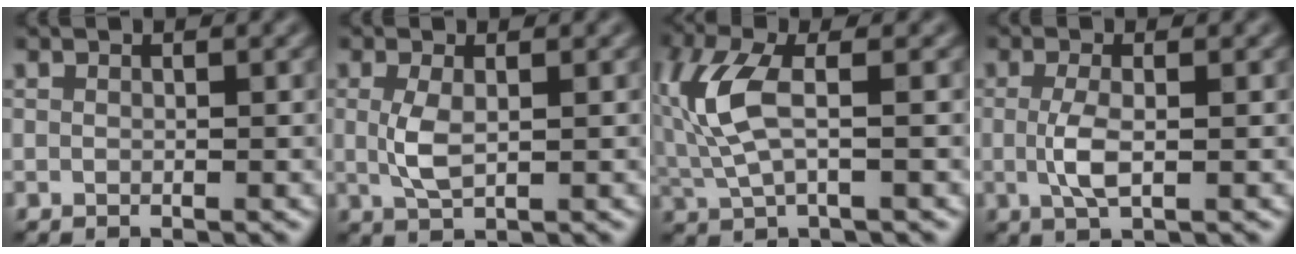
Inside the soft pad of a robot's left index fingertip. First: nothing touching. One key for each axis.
{"total": 2.5, "fx": 0.2, "fy": 0.8, "fz": 2.3, "tx": -0.059, "ty": 0.000, "tz": 0.004}
{"total": 5.7, "fx": 0.6, "fy": 2.2, "fz": 5.3, "tx": -0.133, "ty": 0.002, "tz": 0.011}
{"total": 2.7, "fx": -0.1, "fy": 0.8, "fz": 2.6, "tx": -0.060, "ty": -0.003, "tz": -0.004}